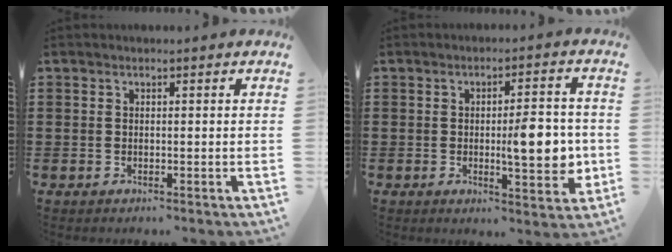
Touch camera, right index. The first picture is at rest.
{"total": 8.3, "force": [-0.5, 2.6, 7.9], "torque": [-0.102, -0.008, -0.014]}